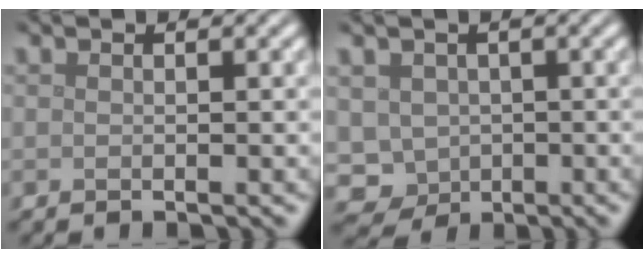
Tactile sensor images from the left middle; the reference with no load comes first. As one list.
[{"total": 4.3, "force": [-0.9, 4.0, 1.3], "torque": [-0.021, -0.005, -0.016]}]